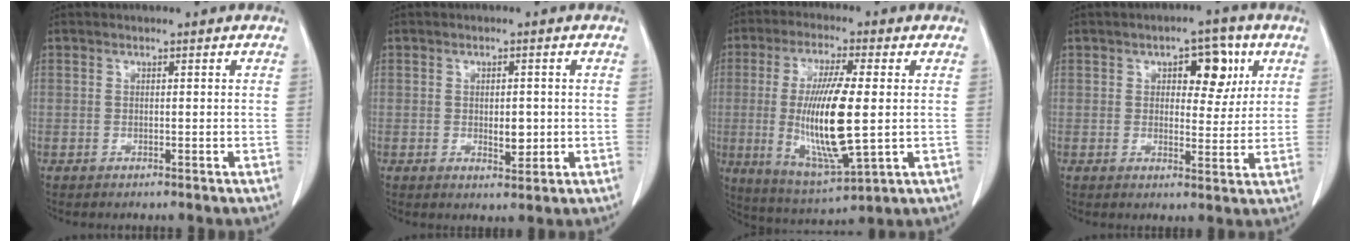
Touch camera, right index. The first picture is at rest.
{"total": 3.2, "force": [-0.3, 1.4, 2.9], "torque": [-0.045, -0.003, 0.001]}
{"total": 15.4, "force": [-0.5, 2.3, 15.2], "torque": [-0.300, -0.022, -0.003]}
{"total": 6.8, "force": [2.8, 3.3, 5.2], "torque": [-0.061, 0.013, 0.037]}